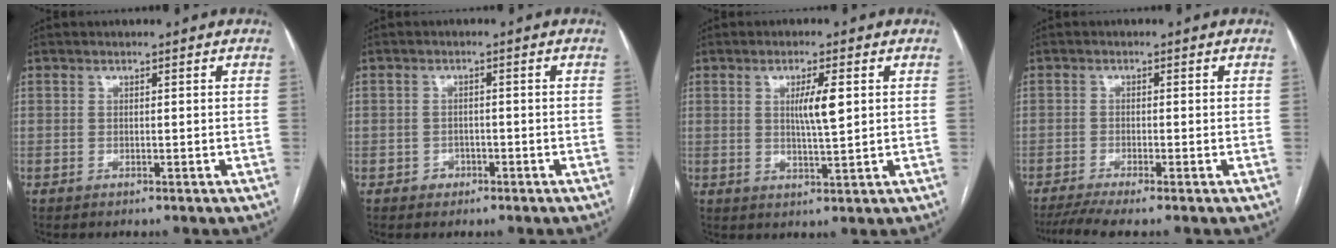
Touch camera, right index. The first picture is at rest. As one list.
[{"total": 2.2, "force": [-1.0, 1.9, 0.3], "torque": [0.003, 0.009, -0.017]}, {"total": 4.8, "force": [1.1, 0.4, 4.6], "torque": [-0.081, -0.004, 0.020]}, {"total": 4.9, "force": [-3.8, -0.3, 3.1], "torque": [-0.054, -0.011, -0.068]}]